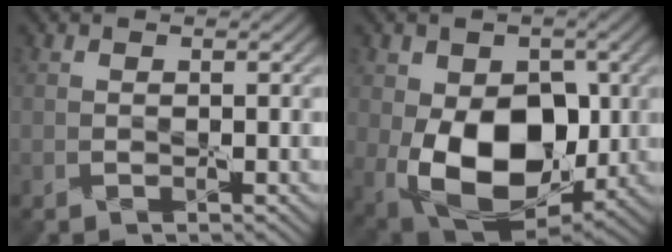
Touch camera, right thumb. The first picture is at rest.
{"total": 14.8, "force": [-1.7, 10.0, 10.8], "torque": [-0.195, -0.035, -0.022]}